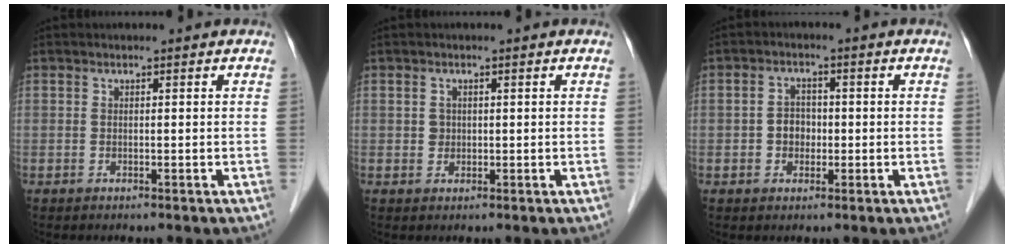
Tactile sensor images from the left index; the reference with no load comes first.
{"total": 1.3, "force": [0.2, 1.2, 0.4], "torque": [-0.010, 0.002, 0.005]}
{"total": 3.3, "force": [-0.5, 2.6, 1.9], "torque": [-0.036, 0.012, -0.009]}